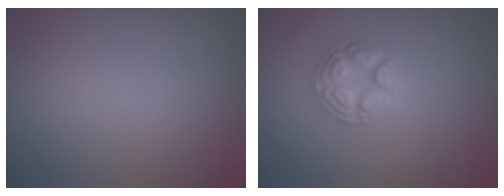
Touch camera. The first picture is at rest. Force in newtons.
{"total": 2.9, "press": 2.8, "slide": 0.3}